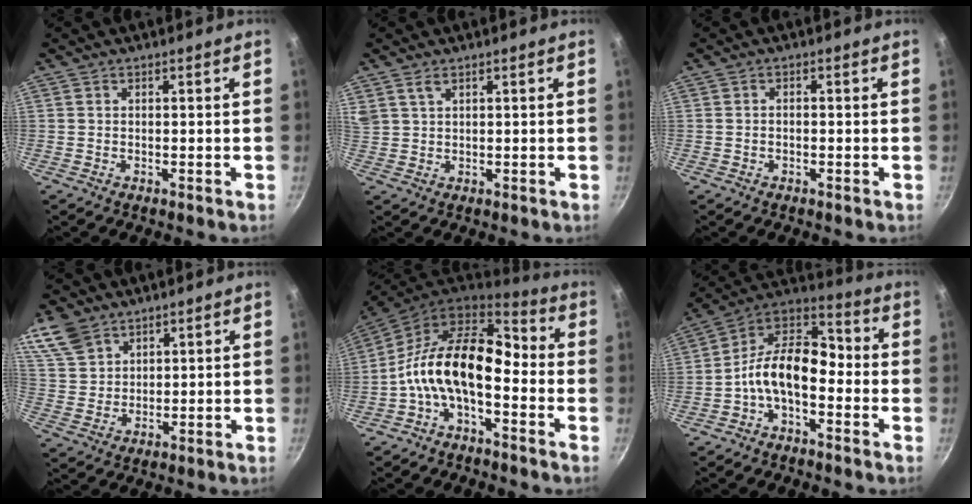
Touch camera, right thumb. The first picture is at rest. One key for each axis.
{"total": 3.6, "fx": 2.3, "fy": 1.8, "fz": 2.1, "tx": -0.043, "ty": 0.002, "tz": 0.054}
{"total": 0.9, "fx": -0.4, "fy": 0.6, "fz": 0.6, "tx": -0.014, "ty": 0.007, "tz": -0.008}
{"total": 8.5, "fx": 5.8, "fy": 5.4, "fz": 3.1, "tx": -0.042, "ty": -0.014, "tz": 0.126}
{"total": 15.4, "fx": -3.5, "fy": 8.4, "fz": 12.4, "tx": -0.212, "ty": 0.055, "tz": -0.086}
{"total": 12.9, "fx": -3.8, "fy": 7.5, "fz": 9.8, "tx": -0.154, "ty": 0.062, "tz": -0.093}